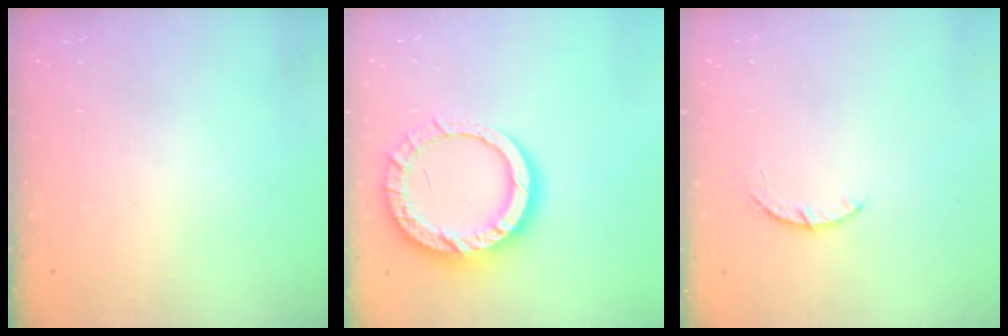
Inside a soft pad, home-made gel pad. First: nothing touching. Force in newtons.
{"total": 15.1, "press": 15.0, "slide": 1.1}
{"total": 2.9, "press": 2.8, "slide": 0.5}